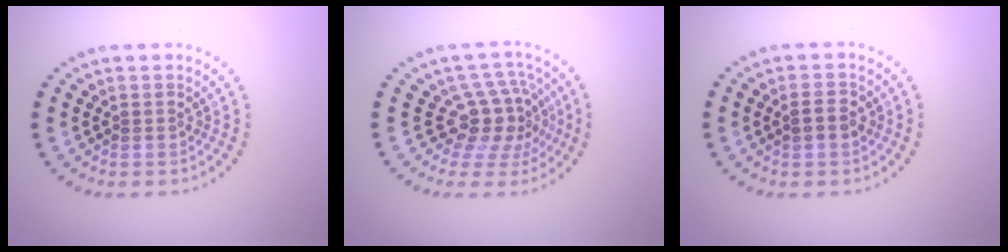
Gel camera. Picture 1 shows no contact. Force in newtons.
{"total": 4.3, "press": 3.2, "slide": 2.9}
{"total": 1.3, "press": 1.3, "slide": 0.1}